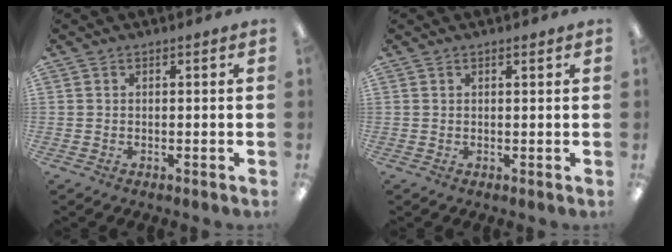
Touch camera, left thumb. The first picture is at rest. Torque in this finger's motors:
{"motor_torque": [-0.10, 0.06, -0.04, 0.03, 0.01]}